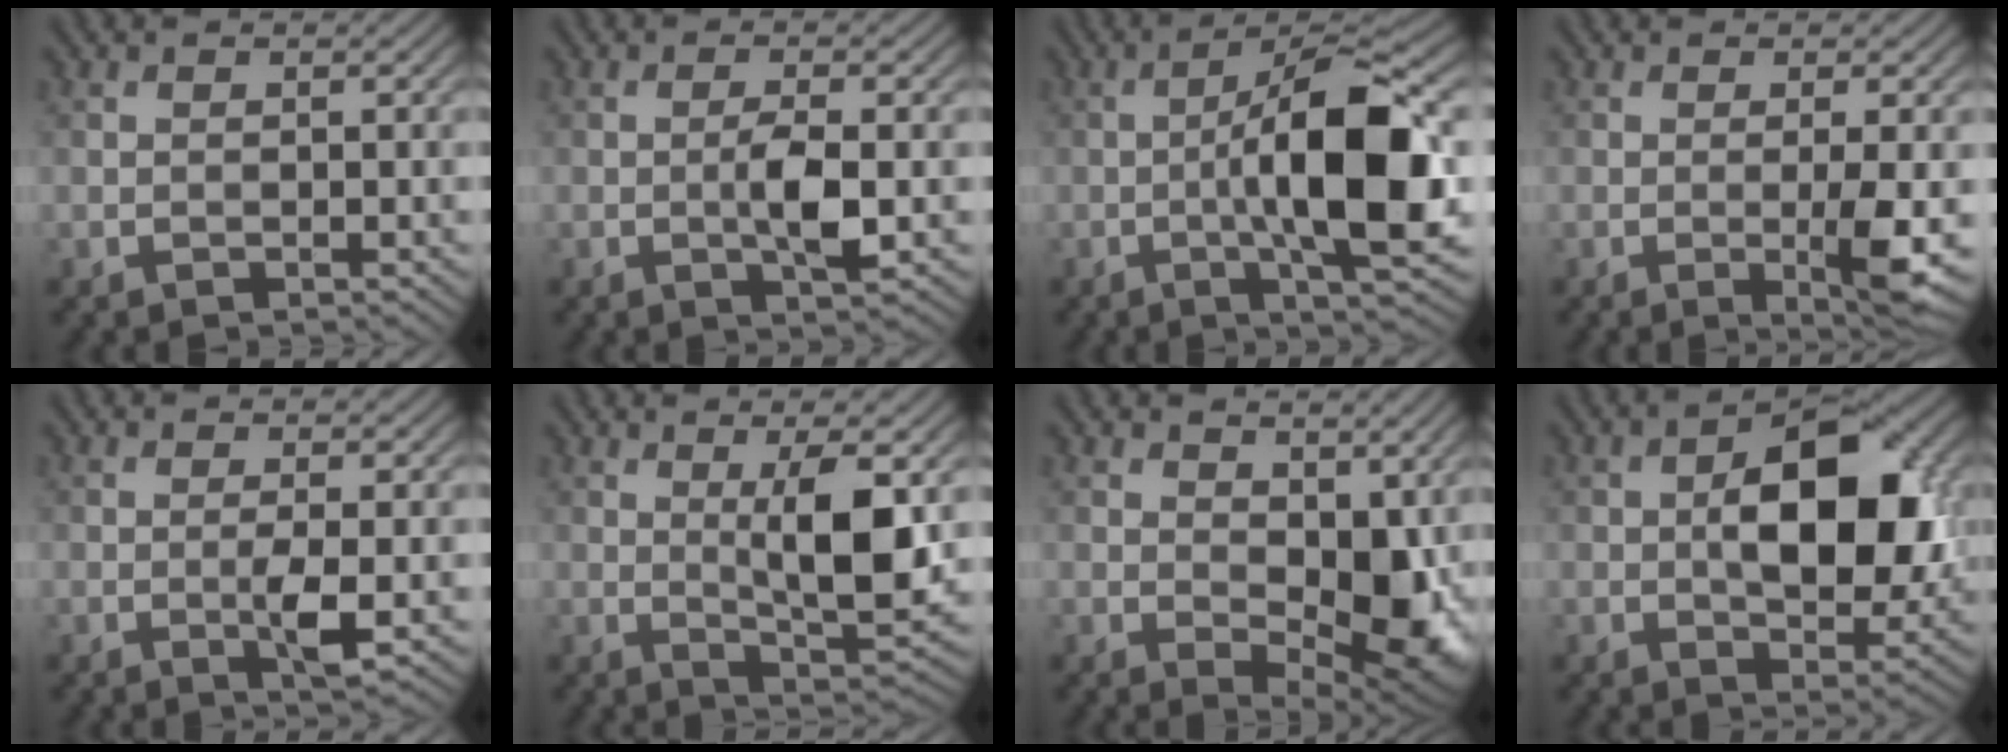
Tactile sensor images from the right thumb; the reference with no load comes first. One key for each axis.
{"total": 3.8, "fx": -0.6, "fy": 0.8, "fz": 3.7, "tx": -0.070, "ty": 0.000, "tz": -0.014}
{"total": 13.6, "fx": -1.9, "fy": 3.5, "fz": 13.0, "tx": -0.199, "ty": 0.012, "tz": -0.036}
{"total": 4.5, "fx": -0.7, "fy": 0.4, "fz": 4.5, "tx": -0.080, "ty": -0.003, "tz": -0.010}
{"total": 2.8, "fx": -0.6, "fy": 0.3, "fz": 2.7, "tx": -0.052, "ty": -0.002, "tz": -0.014}
{"total": 8.3, "fx": 1.5, "fy": 2.0, "fz": 7.9, "tx": -0.134, "ty": 0.001, "tz": 0.030}
{"total": 10.5, "fx": 1.4, "fy": 5.9, "fz": 8.5, "tx": -0.128, "ty": -0.014, "tz": 0.026}
{"total": 11.6, "fx": 0.7, "fy": 6.1, "fz": 9.8, "tx": -0.148, "ty": 0.003, "tz": 0.011}